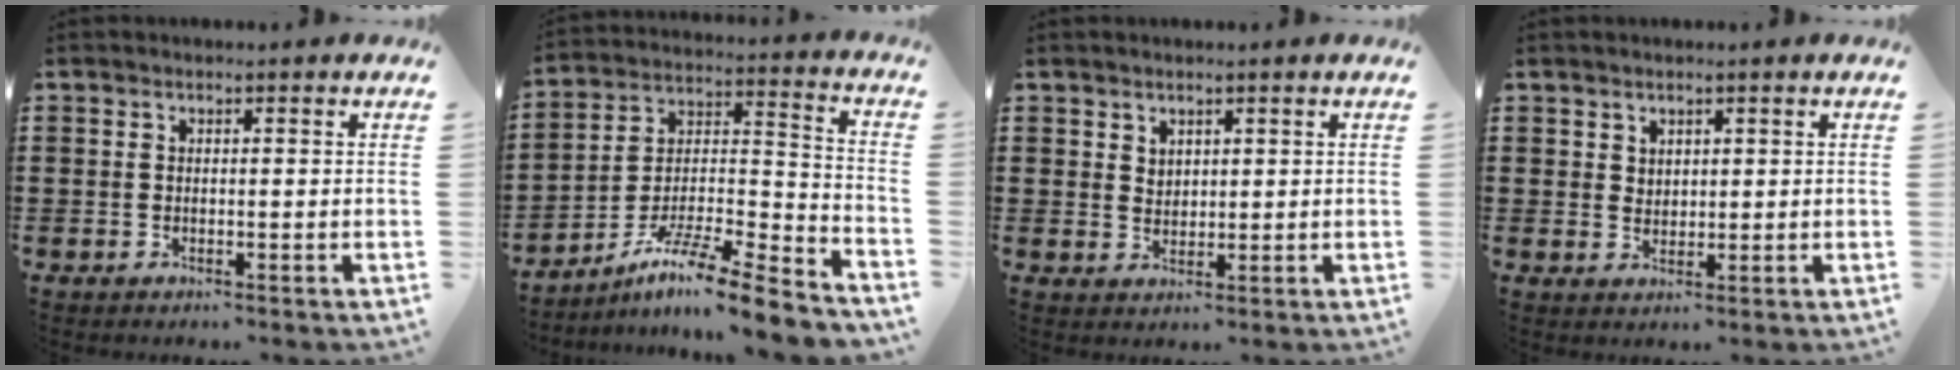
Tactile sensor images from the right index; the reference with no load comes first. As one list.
[{"total": 10.5, "force": [-8.4, 0.2, 6.3], "torque": [-0.096, 0.009, -0.161]}, {"total": 1.8, "force": [1.7, 0.6, 0.1], "torque": [0.001, 0.004, 0.034]}, {"total": 1.8, "force": [1.6, 0.6, 0.1], "torque": [0.000, 0.005, 0.033]}]